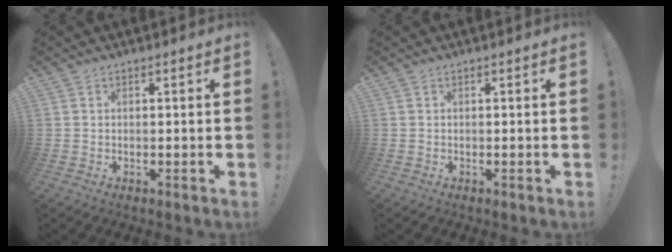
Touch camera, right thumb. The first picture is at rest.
{"total": 0.0}